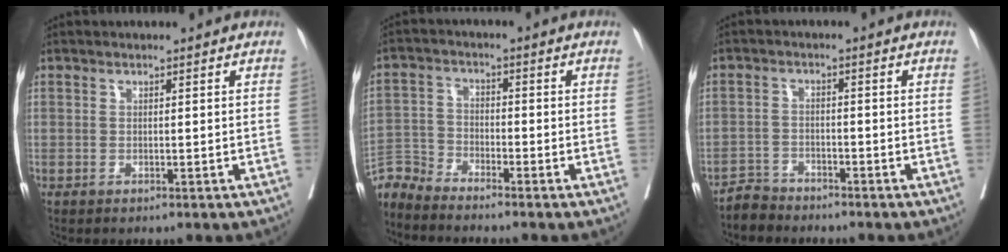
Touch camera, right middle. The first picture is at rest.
{"total": 5.2, "force": [-5.2, -0.2, -0.5], "torque": [0.007, -0.002, -0.106]}
{"total": 3.2, "force": [-2.9, 0.9, -0.7], "torque": [0.008, -0.006, -0.058]}